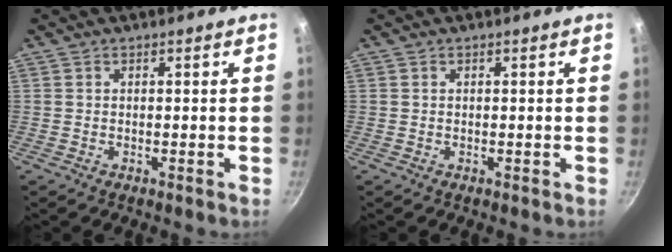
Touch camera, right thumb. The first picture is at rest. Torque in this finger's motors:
{"motor_torque": [0.15, -0.07, 0.20, 0.06, 0.04]}